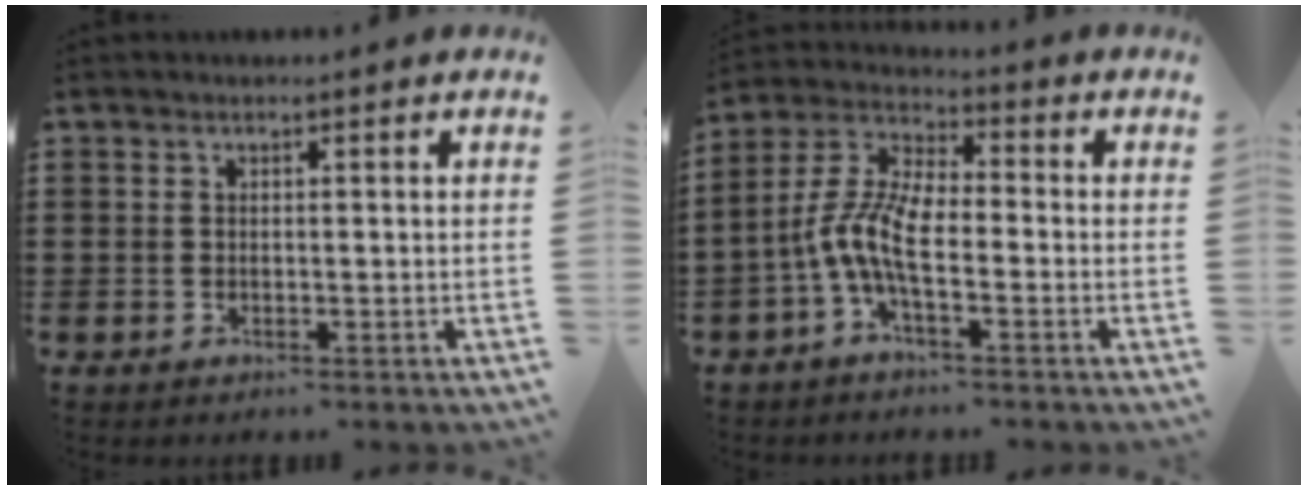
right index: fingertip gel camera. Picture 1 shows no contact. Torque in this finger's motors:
{"motor_torque": [2.14, 0.00, 0.69, 0.21]}